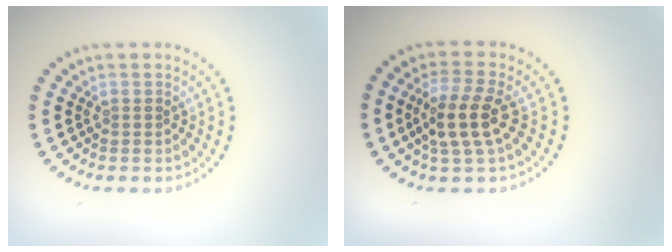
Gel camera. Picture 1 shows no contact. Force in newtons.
{"total": 3.7, "press": 3.4, "slide": 1.5}